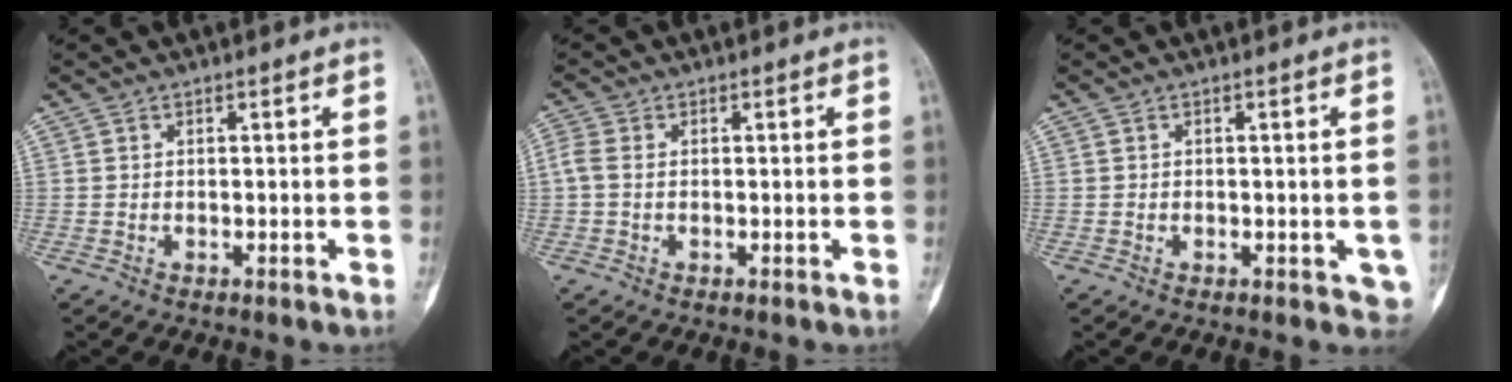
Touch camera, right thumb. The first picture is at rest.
{"total": 2.4, "force": [-0.1, 1.5, 1.9], "torque": [-0.055, 0.003, -0.008]}
{"total": 2.8, "force": [-0.8, 1.7, 2.1], "torque": [-0.007, 0.000, -0.007]}